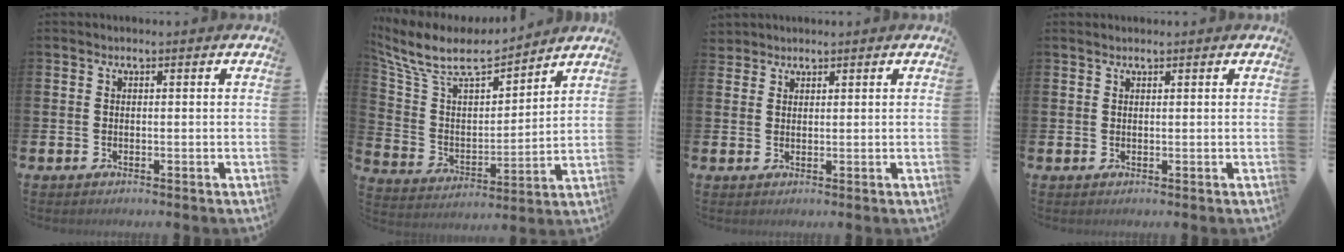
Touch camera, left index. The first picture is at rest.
{"total": 9.4, "force": [8.2, 2.7, 3.6], "torque": [-0.114, -0.054, 0.143]}
{"total": 2.1, "force": [1.9, 0.8, -0.1], "torque": [0.006, -0.003, 0.036]}
{"total": 0.8, "force": [0.7, 0.1, 0.1], "torque": [-0.001, 0.001, 0.013]}